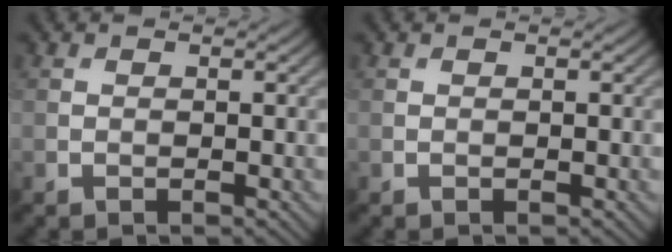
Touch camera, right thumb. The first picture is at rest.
{"total": 0.0}